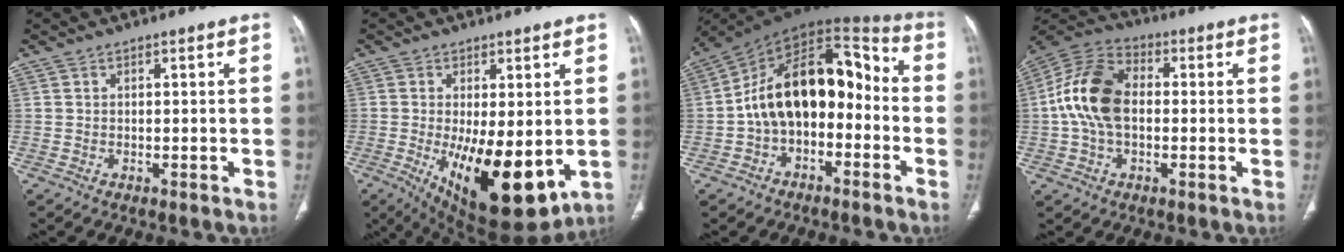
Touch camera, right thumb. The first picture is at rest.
{"total": 16.3, "force": [-3.0, 6.5, 14.6], "torque": [-0.225, -0.034, -0.023]}
{"total": 18.1, "force": [-2.6, 11.3, 13.9], "torque": [-0.192, 0.076, -0.052]}
{"total": 13.7, "force": [0.1, 8.7, 10.5], "torque": [-0.206, 0.031, -0.008]}